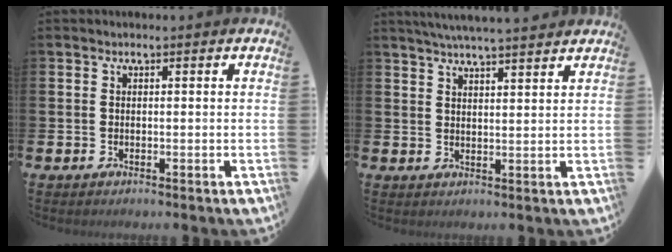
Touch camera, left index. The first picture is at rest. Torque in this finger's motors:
{"motor_torque": [0.90, -1.24, 0.50, 0.13]}